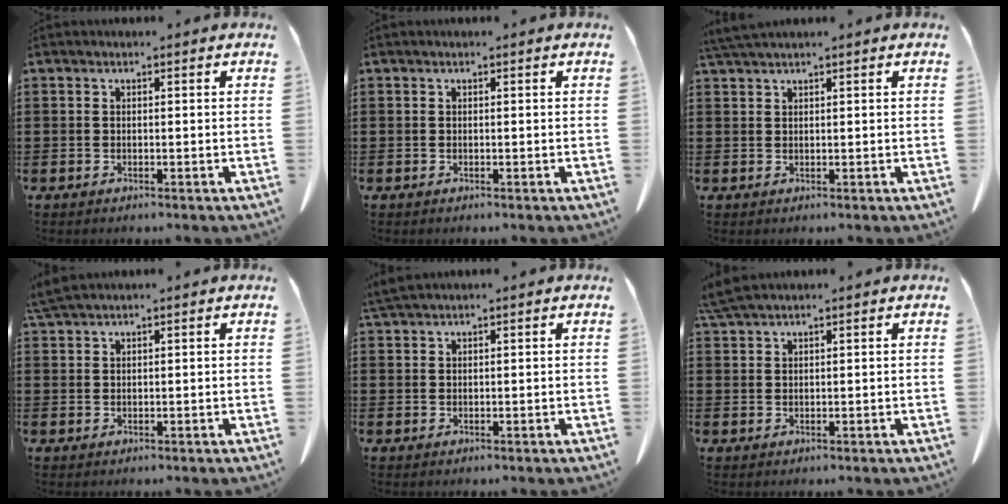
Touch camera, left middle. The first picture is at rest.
{"total": 0.0}
{"total": 1.8, "force": [1.6, -0.2, 0.8], "torque": [-0.019, -0.003, 0.032]}
{"total": 2.3, "force": [2.0, 0.1, 1.2], "torque": [-0.028, 0.000, 0.040]}
{"total": 1.9, "force": [1.7, 0.0, 0.8], "torque": [-0.020, -0.002, 0.034]}
{"total": 3.0, "force": [2.5, 0.2, 1.5], "torque": [-0.037, 0.000, 0.050]}